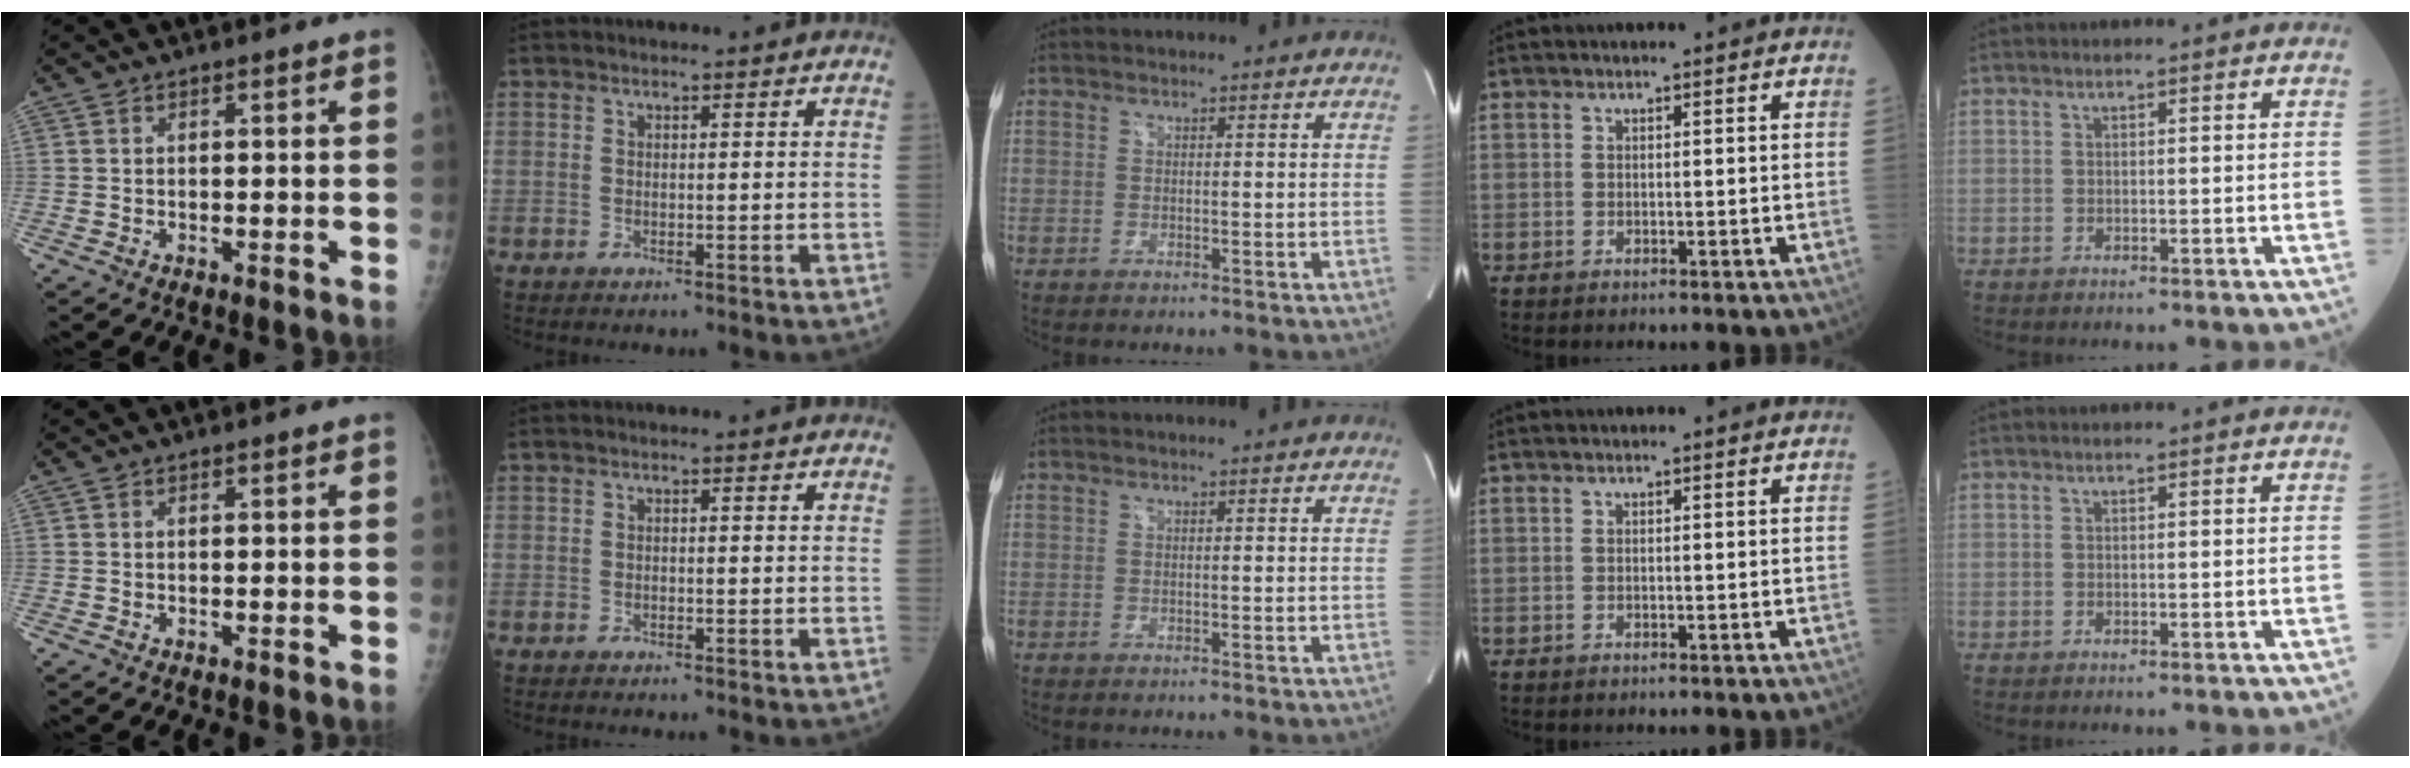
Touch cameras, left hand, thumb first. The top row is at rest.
{}